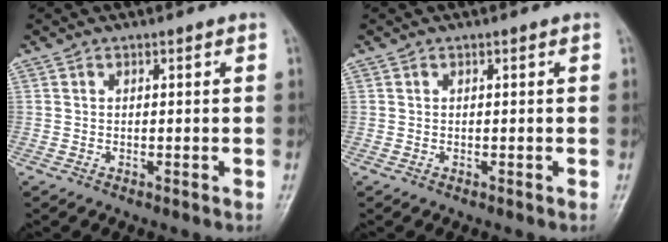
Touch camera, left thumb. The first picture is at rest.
{"total": 0.0}